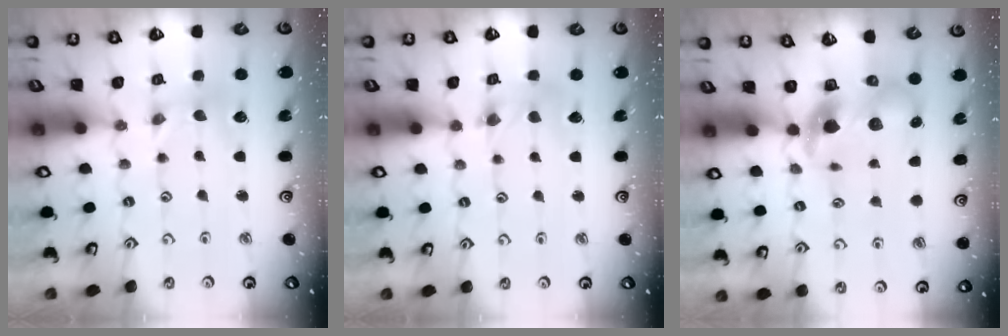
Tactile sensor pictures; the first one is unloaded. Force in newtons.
{"total": 1.4, "press": 1.3, "slide": 0.3}
{"total": 7.6, "press": 7.6, "slide": 1.1}